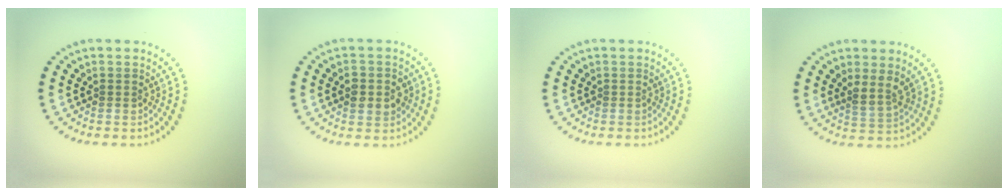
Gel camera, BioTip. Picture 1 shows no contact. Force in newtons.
{"total": 2.5, "press": 2.5, "slide": 0.3}
{"total": 0.0}
{"total": 2.3, "press": 1.7, "slide": 1.5}